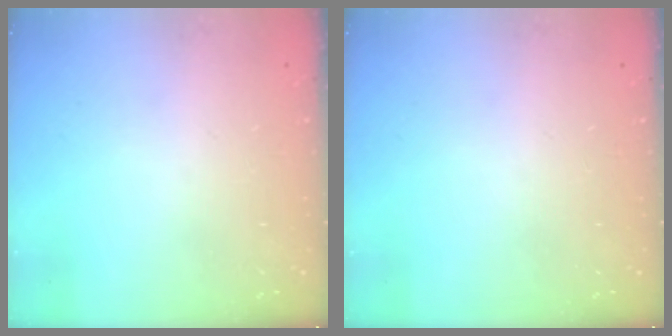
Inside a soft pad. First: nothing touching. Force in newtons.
{"total": 0.0}